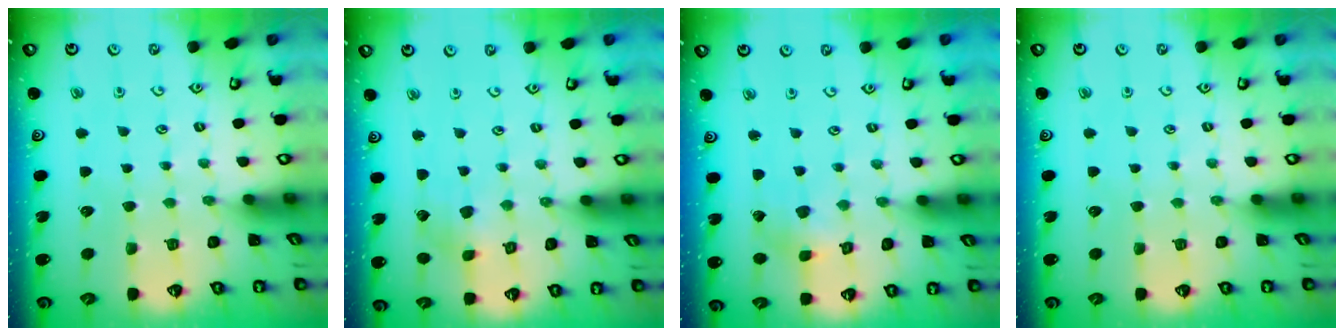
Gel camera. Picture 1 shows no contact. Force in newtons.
{"total": 3.0, "press": 3.0, "slide": 0.2}
{"total": 2.9, "press": 2.9, "slide": 0.2}
{"total": 0.0}